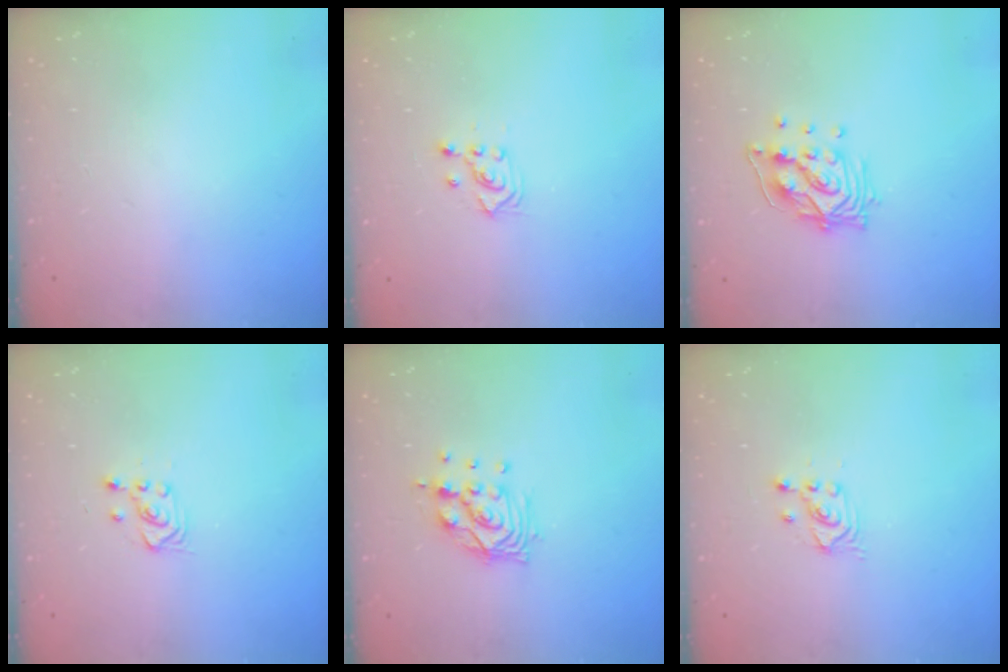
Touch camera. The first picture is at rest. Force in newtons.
{"total": 2.4, "press": 2.2, "slide": 0.8}
{"total": 12.0, "press": 12.0, "slide": 1.1}
{"total": 3.0, "press": 2.8, "slide": 1.0}
{"total": 10.7, "press": 10.6, "slide": 1.1}
{"total": 2.7, "press": 2.7, "slide": 0.2}